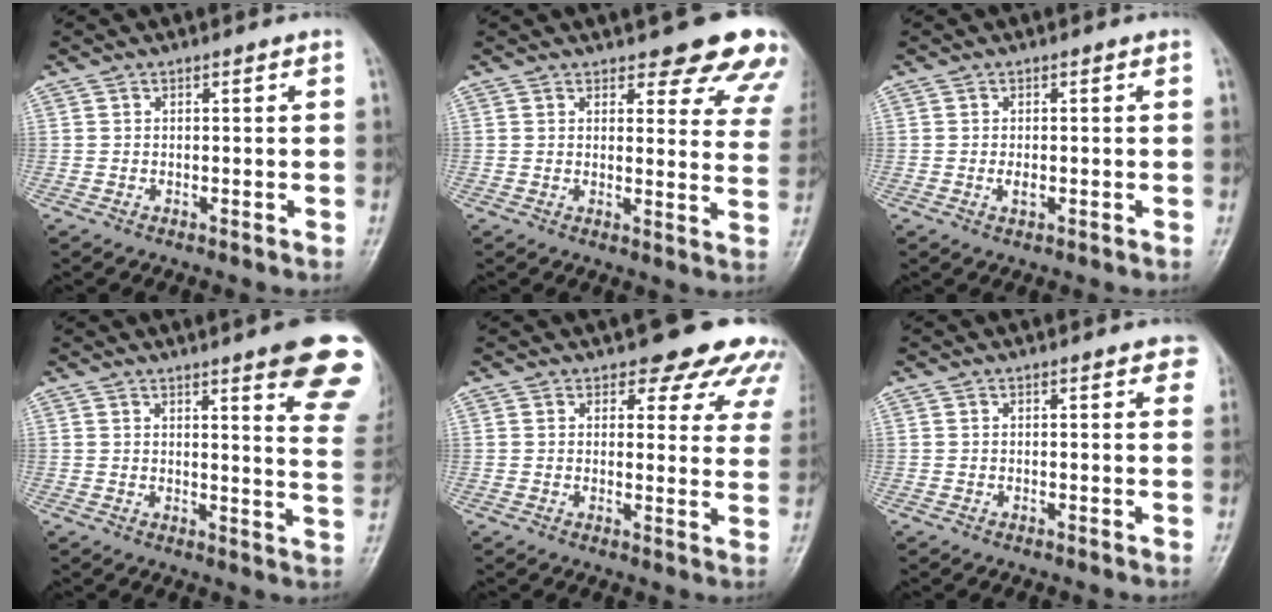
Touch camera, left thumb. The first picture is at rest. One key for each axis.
{"total": 14.6, "fx": 12.1, "fy": 4.8, "fz": 6.7, "tx": -0.025, "ty": -0.063, "tz": 0.117}
{"total": 1.4, "fx": -0.3, "fy": 0.8, "fz": 1.2, "tx": -0.018, "ty": 0.000, "tz": -0.005}
{"total": 14.8, "fx": 9.2, "fy": 2.1, "fz": 11.4, "tx": -0.113, "ty": -0.048, "tz": 0.097}
{"total": 13.1, "fx": 10.8, "fy": 5.1, "fz": 5.3, "tx": -0.001, "ty": -0.056, "tz": 0.102}
{"total": 3.9, "fx": 2.6, "fy": 1.5, "fz": 2.4, "tx": -0.005, "ty": -0.001, "tz": 0.021}